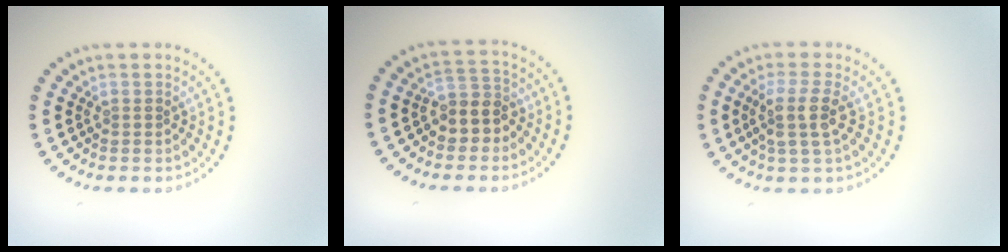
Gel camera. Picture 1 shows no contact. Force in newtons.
{"total": 3.0, "press": 2.7, "slide": 1.4}
{"total": 3.1, "press": 2.5, "slide": 1.9}